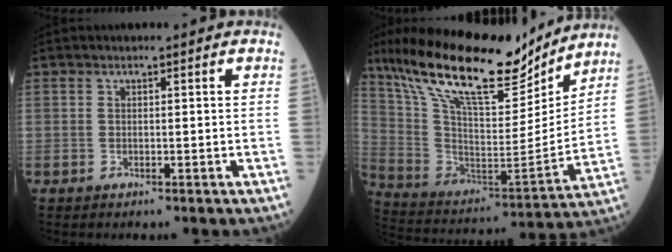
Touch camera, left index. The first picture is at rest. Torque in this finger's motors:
{"motor_torque": [1.07, -1.07, 0.95, 0.21]}